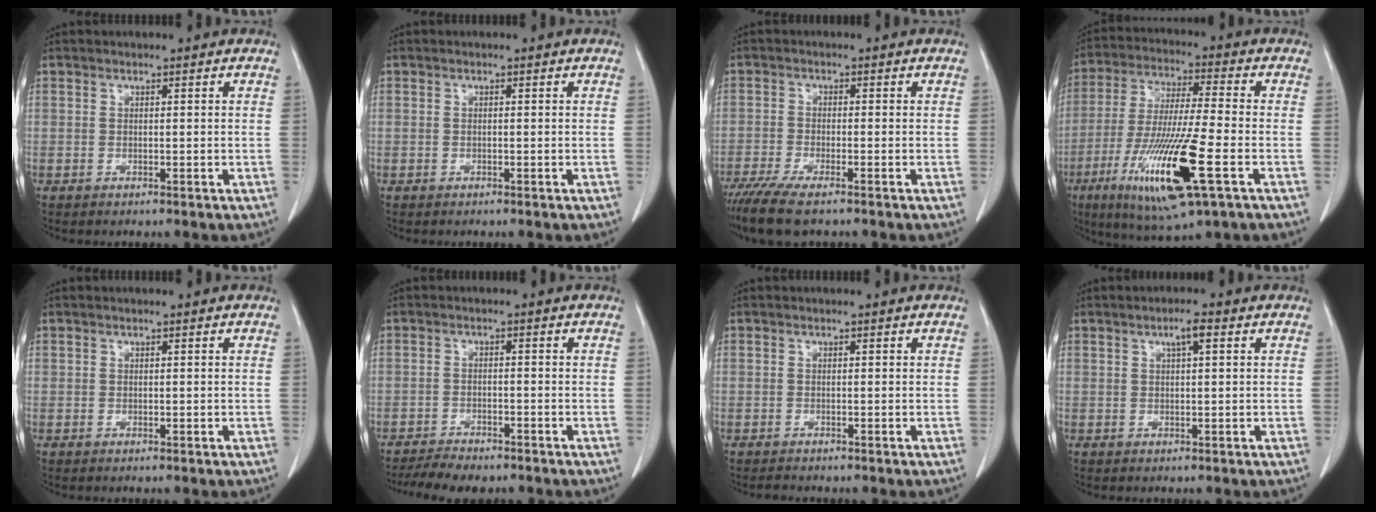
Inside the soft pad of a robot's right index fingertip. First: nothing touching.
{"total": 0.0}
{"total": 7.1, "force": [-5.5, 0.9, 4.5], "torque": [-0.077, -0.018, -0.091]}
{"total": 17.4, "force": [-6.7, 1.4, 16.1], "torque": [-0.327, -0.037, -0.117]}
{"total": 0.0}
{"total": 5.9, "force": [-5.2, 1.4, 2.4], "torque": [-0.037, -0.010, -0.082]}
{"total": 0.6, "force": [-0.5, 0.1, 0.1], "torque": [0.001, -0.002, -0.010]}
{"total": 2.7, "force": [1.2, 0.4, 2.4], "torque": [-0.042, 0.005, 0.019]}